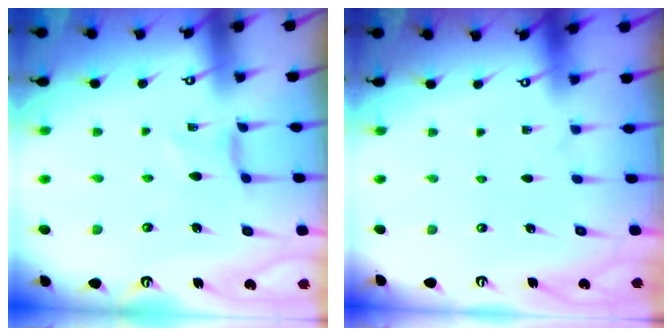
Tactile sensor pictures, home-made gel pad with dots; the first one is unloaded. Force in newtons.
{"total": 0.0}